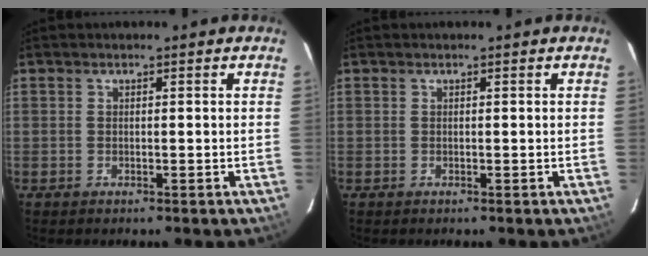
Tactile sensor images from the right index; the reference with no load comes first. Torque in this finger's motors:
{"motor_torque": [0.00, 0.00, 0.01, 0.01]}